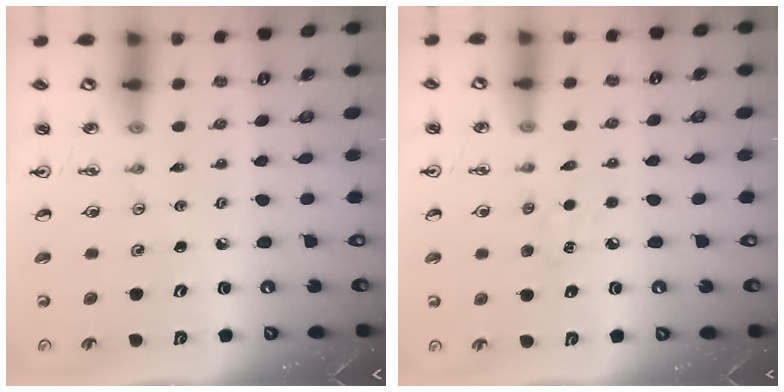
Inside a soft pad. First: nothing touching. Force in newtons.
{"total": 6.0, "press": 6.0, "slide": 0.8}